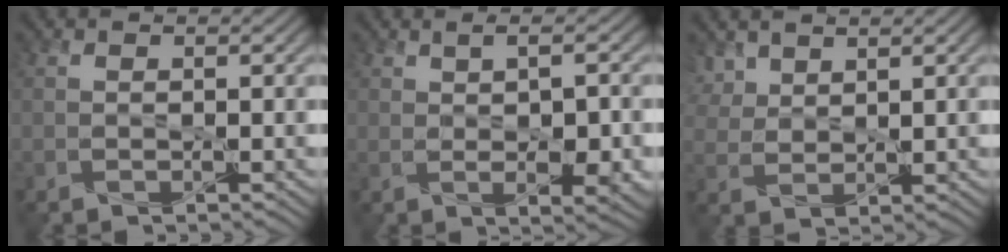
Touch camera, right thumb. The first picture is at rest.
{"total": 4.8, "force": [0.1, 1.8, 4.4], "torque": [-0.071, -0.004, 0.012]}
{"total": 4.2, "force": [2.8, 2.2, 2.1], "torque": [-0.064, 0.008, 0.059]}